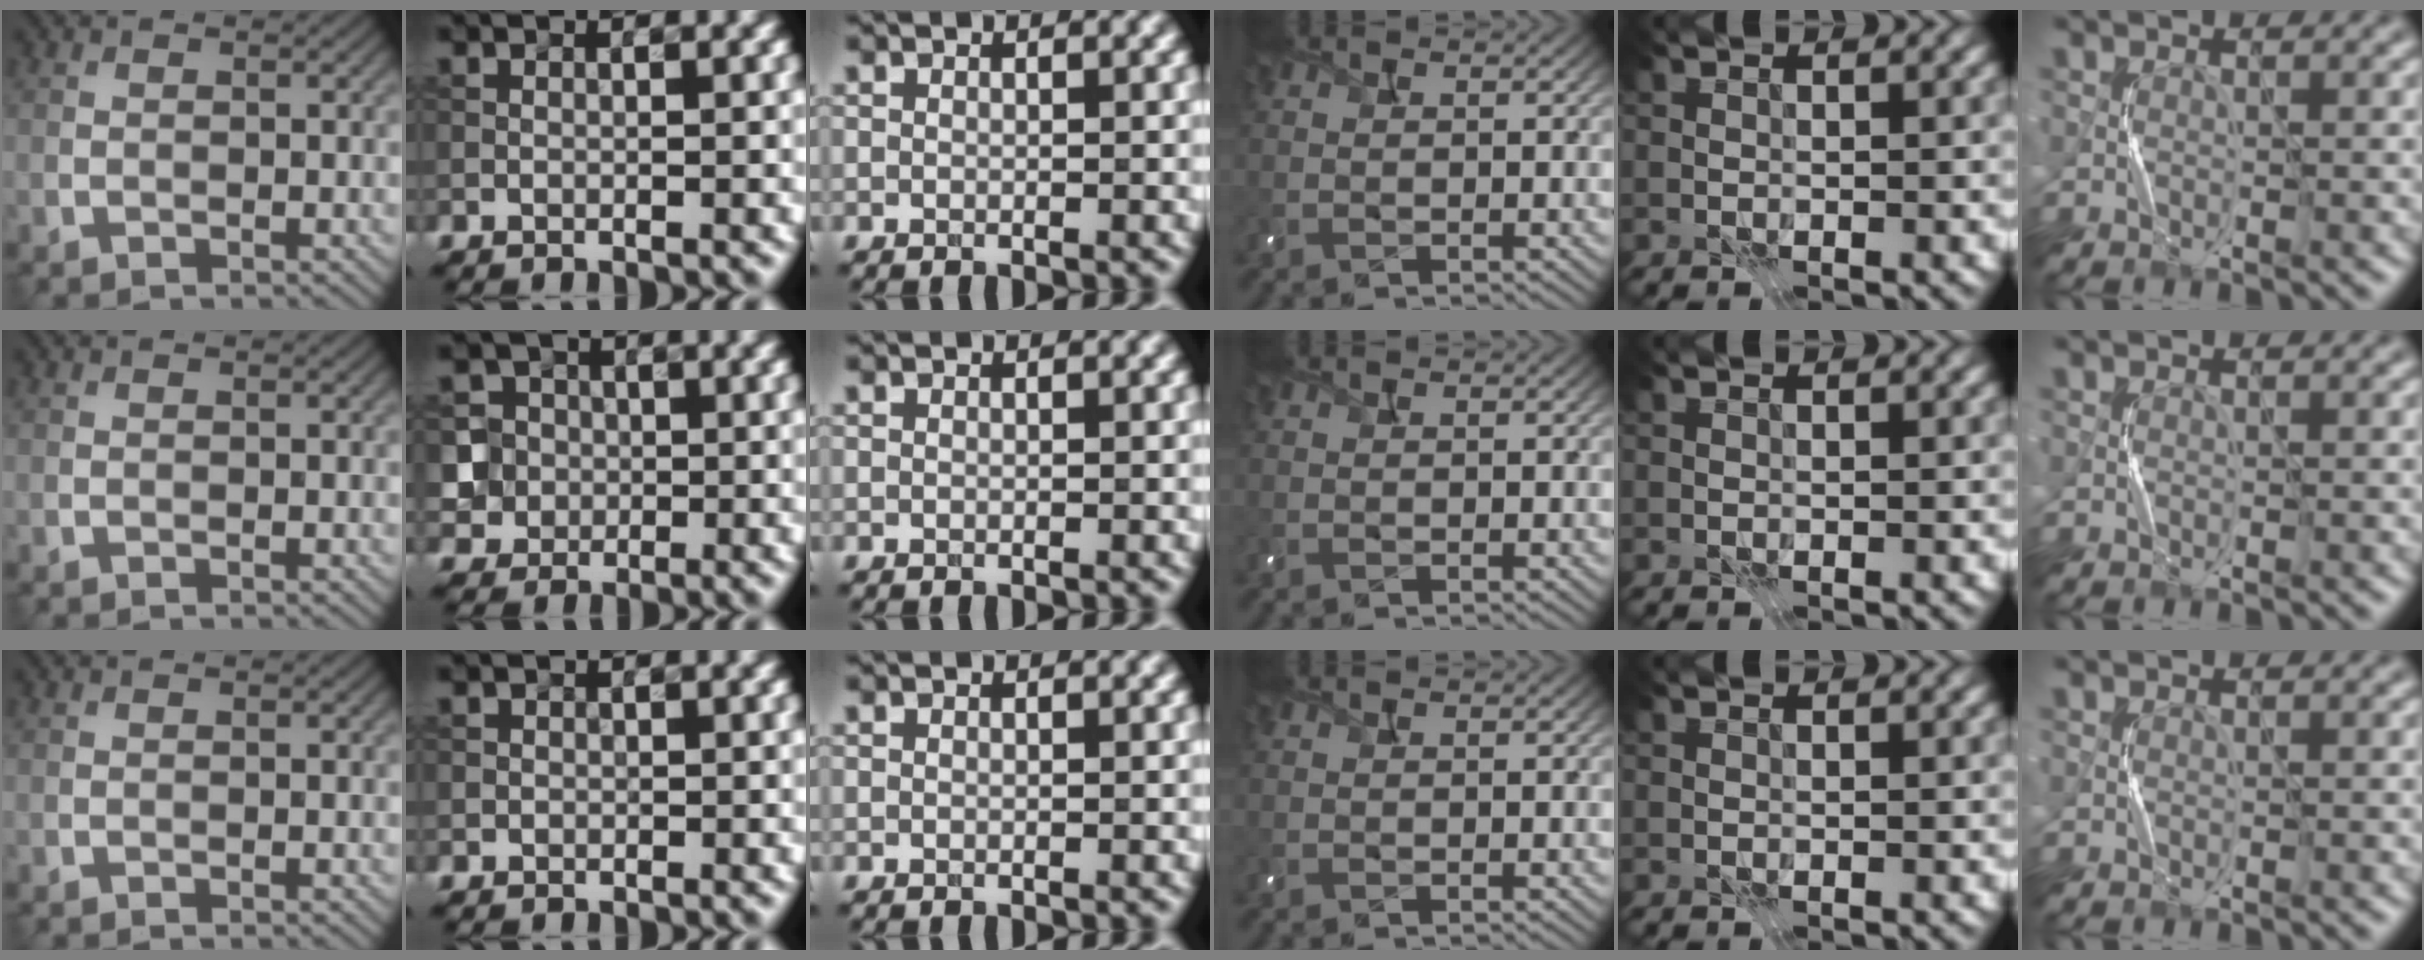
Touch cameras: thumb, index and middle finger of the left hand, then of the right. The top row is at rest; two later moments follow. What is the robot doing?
{"motion": "press", "object": "camera"}